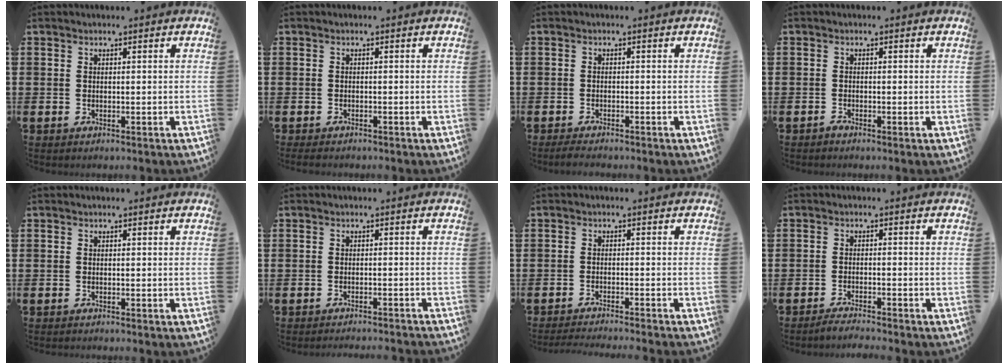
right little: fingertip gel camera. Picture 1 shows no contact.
{"total": 0.8, "force": [-0.7, 0.2, 0.3], "torque": [-0.007, 0.000, -0.016]}
{"total": 1.3, "force": [-1.2, 0.2, 0.5], "torque": [-0.012, 0.002, -0.024]}
{"total": 0.7, "force": [-0.7, 0.1, 0.1], "torque": [-0.003, -0.002, -0.014]}
{"total": 0.0}
{"total": 1.2, "force": [-1.1, -0.2, -0.1], "torque": [0.001, 0.004, -0.024]}
{"total": 1.5, "force": [-1.4, -0.3, 0.3], "torque": [-0.003, 0.000, -0.028]}
{"total": 1.9, "force": [-1.8, -0.2, 0.5], "torque": [-0.008, 0.004, -0.036]}